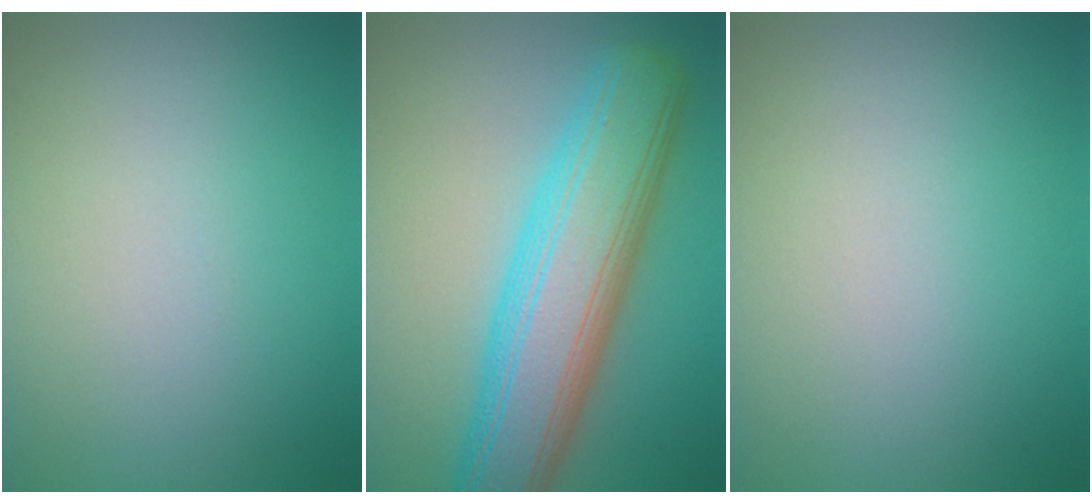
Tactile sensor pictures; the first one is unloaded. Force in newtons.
{"total": 9.7, "press": 9.7, "slide": 0.4}
{"total": 0.0}